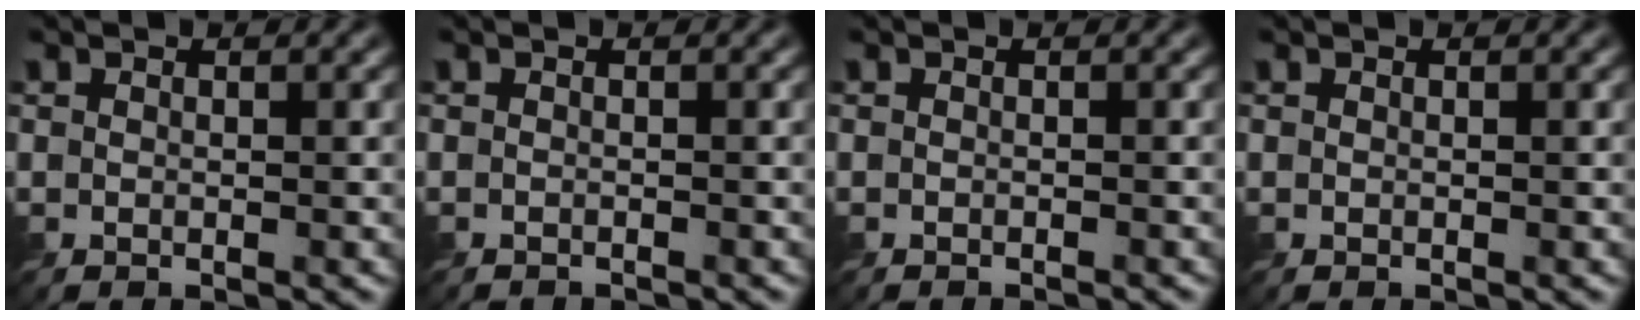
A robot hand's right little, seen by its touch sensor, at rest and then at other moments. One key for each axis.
{"total": 1.7, "fx": -1.7, "fy": 0.2, "fz": 0.2, "tx": 0.004, "ty": -0.009, "tz": -0.024}
{"total": 1.2, "fx": -1.1, "fy": 0.1, "fz": 0.4, "tx": 0.005, "ty": -0.002, "tz": -0.017}
{"total": 0.0}